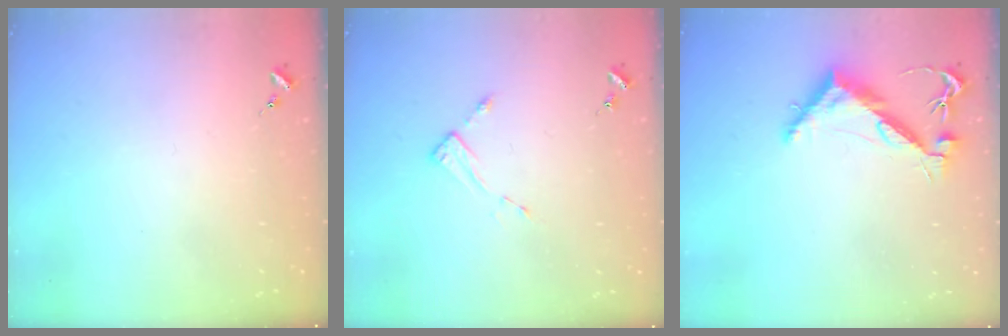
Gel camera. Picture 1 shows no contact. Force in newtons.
{"total": 2.8, "press": 2.7, "slide": 0.3}
{"total": 9.3, "press": 9.3, "slide": 0.8}